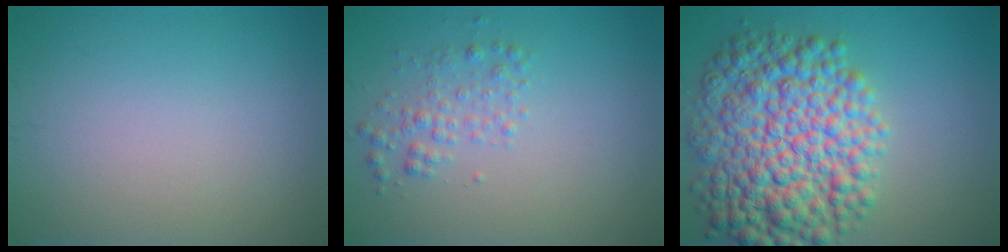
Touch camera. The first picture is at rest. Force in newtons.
{"total": 1.9, "press": 1.9, "slide": 0.1}
{"total": 11.3, "press": 11.3, "slide": 0.1}